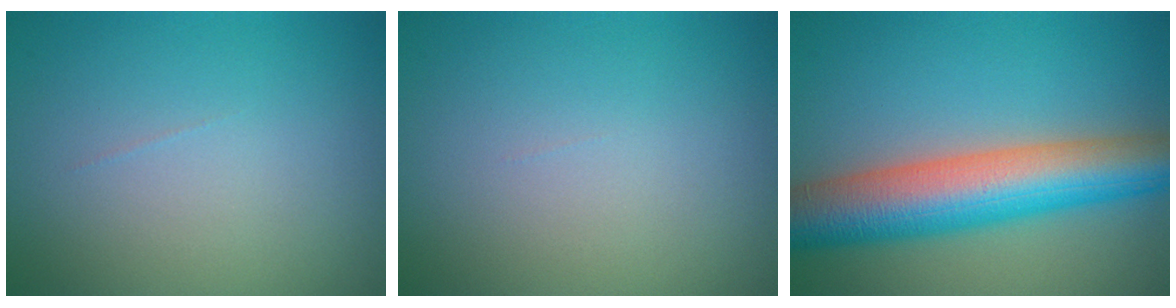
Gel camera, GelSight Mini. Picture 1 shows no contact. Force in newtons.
{"total": 0.0}
{"total": 9.9, "press": 9.9, "slide": 0.4}